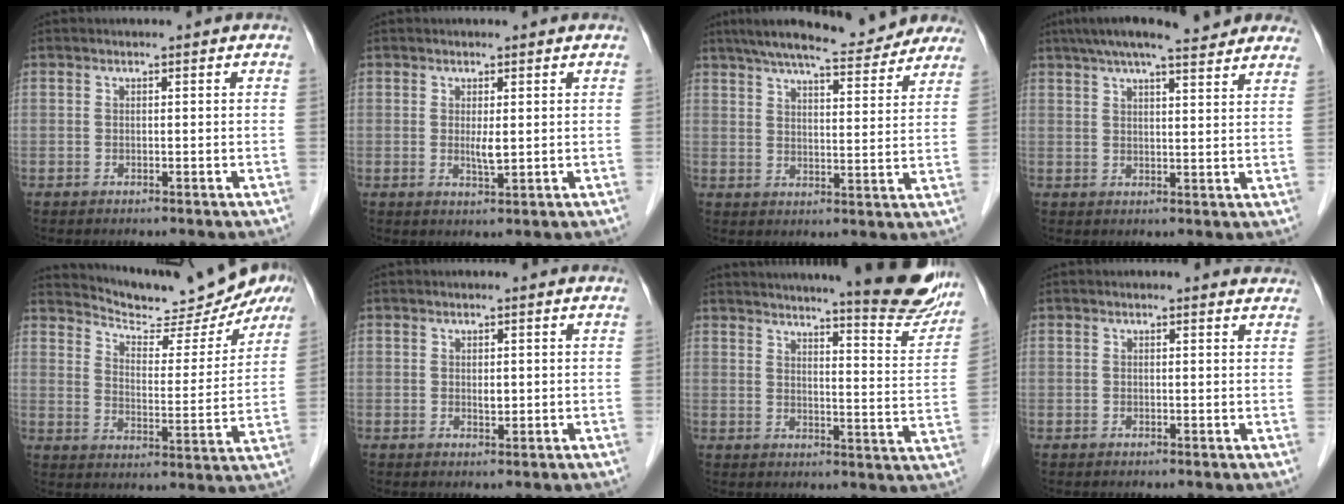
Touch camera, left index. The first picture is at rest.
{"total": 2.0, "force": [0.2, 0.3, 2.0], "torque": [-0.038, -0.006, 0.007]}
{"total": 17.6, "force": [15.4, 2.7, 8.1], "torque": [-0.124, 0.017, 0.206]}
{"total": 16.0, "force": [13.3, 2.1, 8.6], "torque": [-0.133, 0.040, 0.177]}
{"total": 16.9, "force": [15.4, 3.4, 5.8], "torque": [-0.084, -0.015, 0.204]}
{"total": 1.1, "force": [0.1, 0.6, 0.9], "torque": [-0.013, -0.003, 0.005]}
{"total": 18.6, "force": [16.3, 1.1, 8.8], "torque": [-0.111, -0.062, 0.196]}
{"total": 1.8, "force": [1.7, 0.5, 0.4], "torque": [-0.007, -0.001, 0.008]}